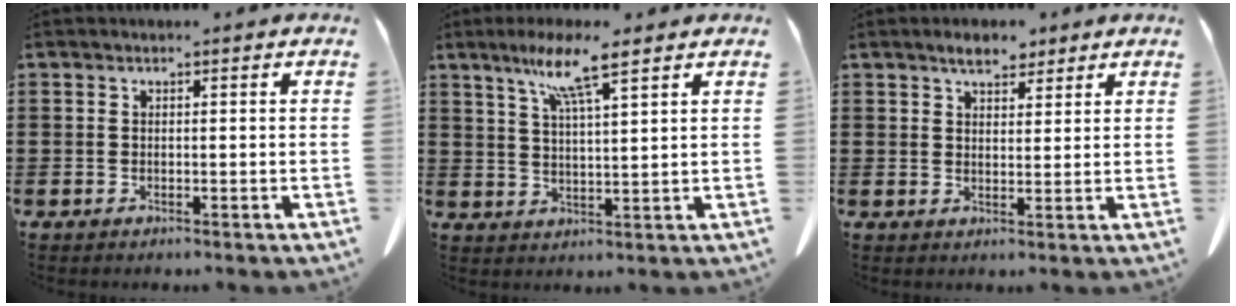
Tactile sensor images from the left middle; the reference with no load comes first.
{"total": 7.5, "force": [5.1, 0.2, 5.5], "torque": [-0.120, -0.003, 0.085]}
{"total": 3.9, "force": [3.3, 1.5, 1.4], "torque": [-0.034, 0.002, 0.062]}